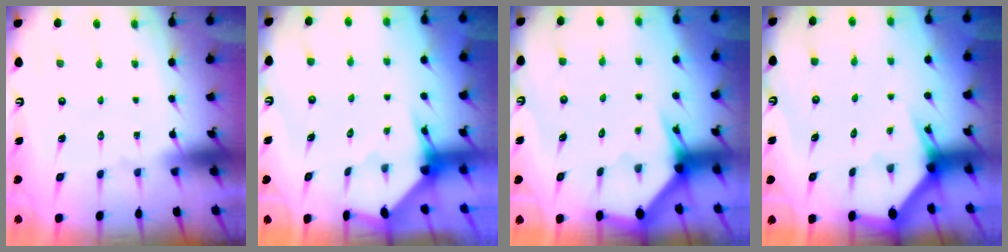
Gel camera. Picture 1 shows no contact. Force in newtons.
{"total": 3.2, "press": 3.2, "slide": 0.3}
{"total": 2.8, "press": 2.8, "slide": 0.0}
{"total": 2.7, "press": 2.7, "slide": 0.1}